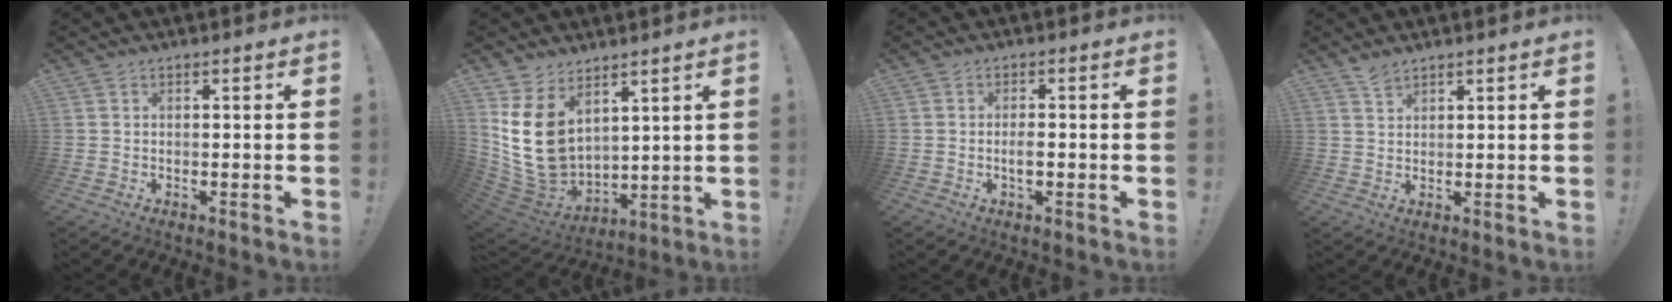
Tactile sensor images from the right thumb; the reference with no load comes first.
{"total": 15.3, "force": [4.9, 10.7, 9.8], "torque": [-0.208, -0.045, 0.100]}
{"total": 2.7, "force": [-0.8, 0.9, 2.4], "torque": [-0.035, 0.001, -0.016]}
{"total": 2.7, "force": [2.4, 0.7, 1.1], "torque": [-0.009, -0.017, 0.041]}